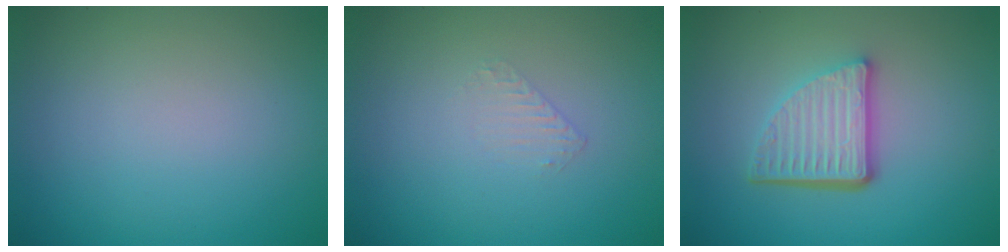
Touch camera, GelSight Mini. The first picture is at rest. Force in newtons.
{"total": 0.6, "press": 0.4, "slide": 0.5}
{"total": 5.1, "press": 3.6, "slide": 3.6}